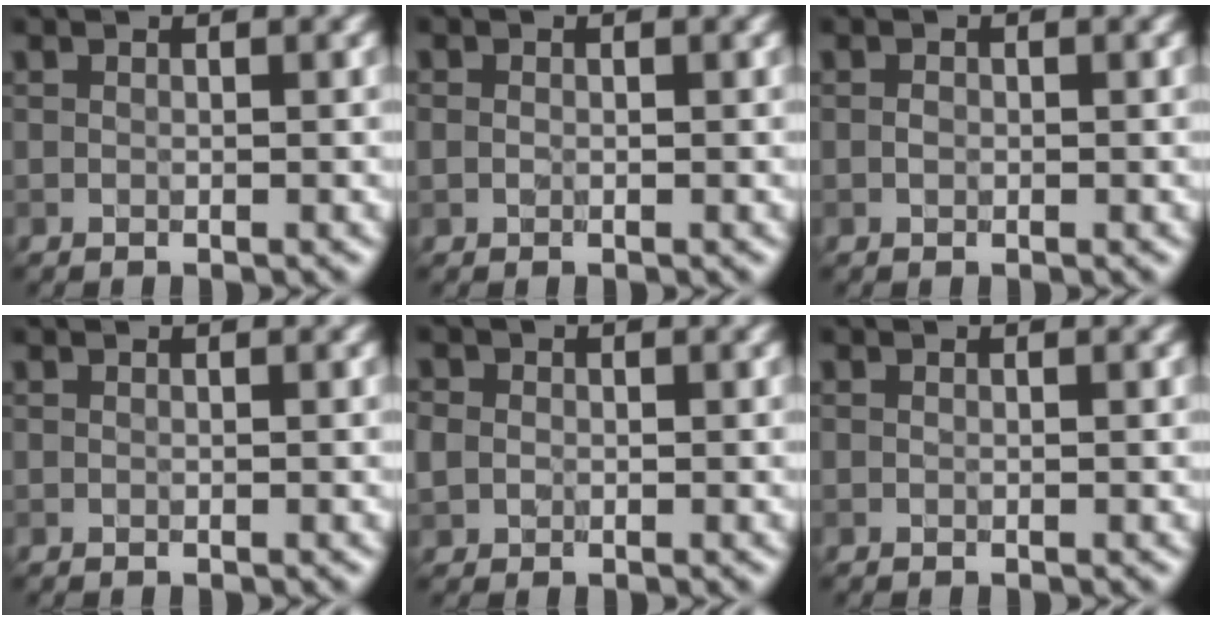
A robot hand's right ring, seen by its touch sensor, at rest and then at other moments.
{"total": 0.8, "force": [0.0, 0.7, 0.4], "torque": [-0.006, -0.001, -0.004]}
{"total": 0.6, "force": [-0.1, 0.5, 0.4], "torque": [-0.007, 0.000, -0.004]}
{"total": 0.0}
{"total": 2.5, "force": [0.3, 2.2, 1.1], "torque": [-0.021, 0.013, -0.004]}
{"total": 0.0}